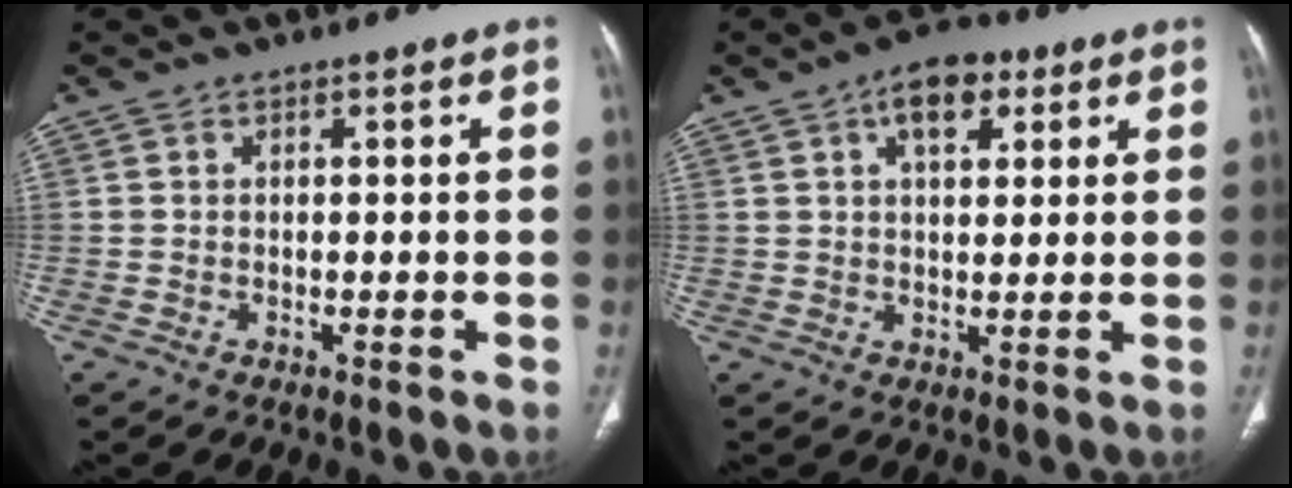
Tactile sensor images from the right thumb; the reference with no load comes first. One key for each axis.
{"total": 7.6, "fx": 3.5, "fy": 4.1, "fz": 5.4, "tx": -0.064, "ty": -0.002, "tz": 0.049}